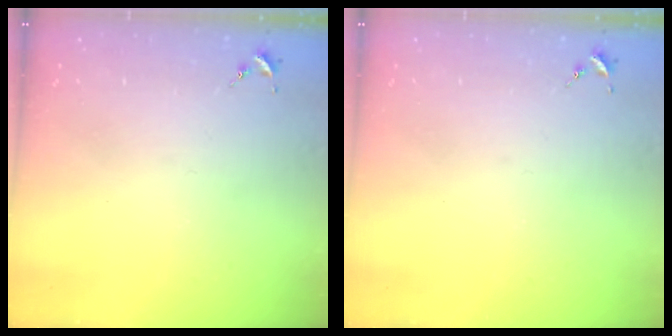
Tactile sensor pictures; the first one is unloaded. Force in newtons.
{"total": 0.0}